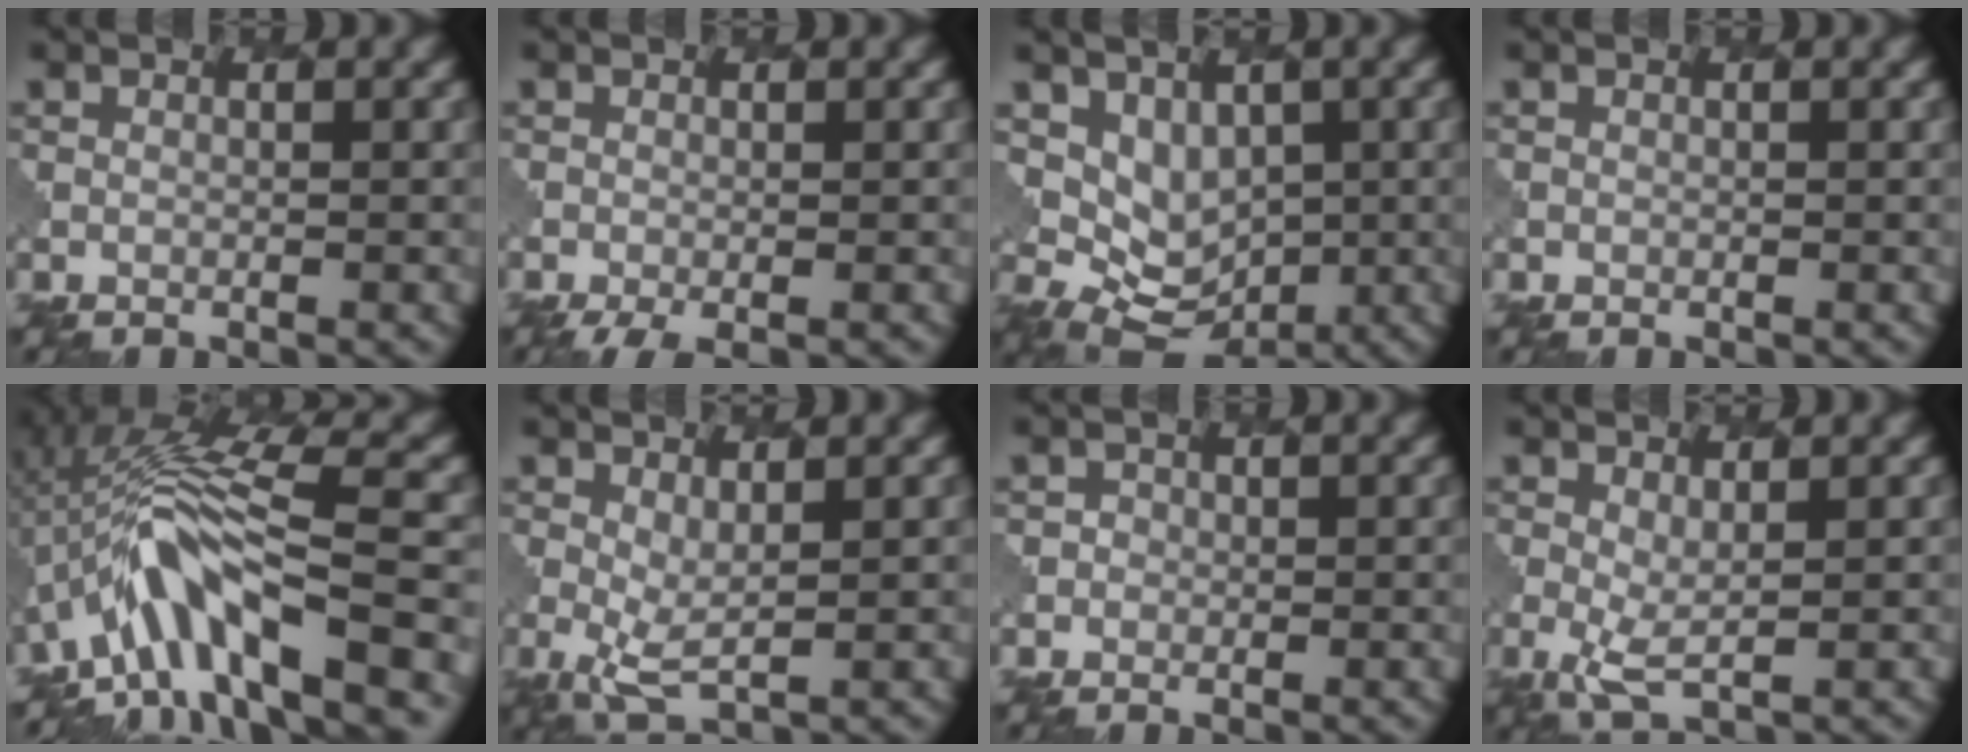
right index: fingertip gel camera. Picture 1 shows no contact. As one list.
[{"total": 2.3, "force": [-1.4, 0.5, 1.7], "torque": [-0.030, -0.004, -0.025]}, {"total": 6.2, "force": [1.2, 4.9, 3.5], "torque": [-0.054, -0.004, 0.033]}, {"total": 0.0}, {"total": 10.0, "force": [-3.4, 2.7, 9.0], "torque": [-0.147, 0.020, -0.060]}, {"total": 2.8, "force": [0.3, 1.1, 2.5], "torque": [-0.063, -0.011, 0.007]}, {"total": 1.6, "force": [-0.3, 1.5, 0.1], "torque": [0.015, 0.007, -0.009]}, {"total": 2.5, "force": [0.1, 0.9, 2.3], "torque": [-0.058, -0.013, 0.002]}]